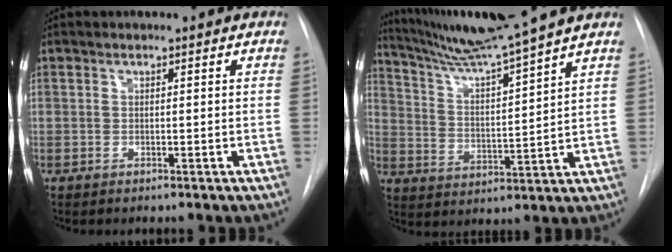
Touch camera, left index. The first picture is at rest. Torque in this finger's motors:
{"motor_torque": [0.23, -0.50, 0.20, 0.06]}